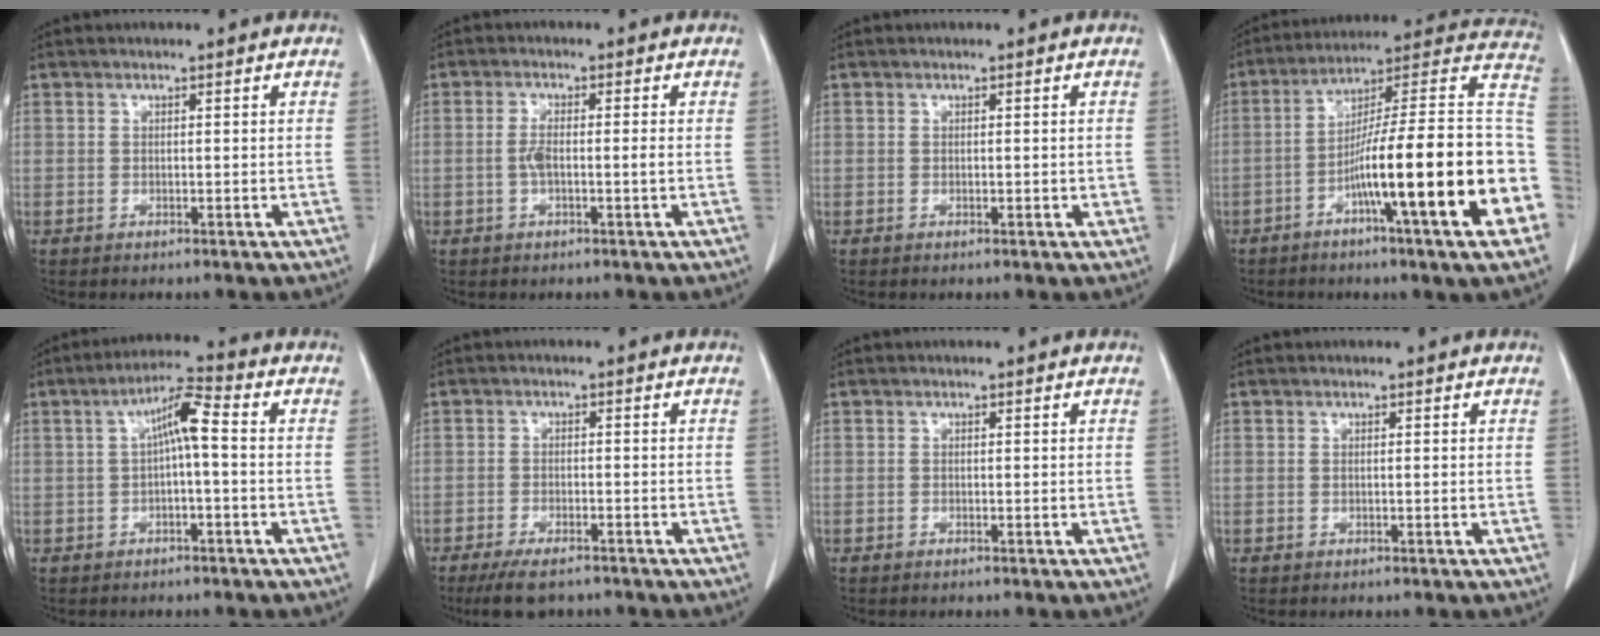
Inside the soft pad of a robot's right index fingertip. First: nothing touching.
{"total": 2.9, "force": [-0.4, 0.3, 2.9], "torque": [-0.056, 0.004, -0.007]}
{"total": 1.1, "force": [0.0, 0.7, 0.9], "torque": [-0.007, 0.002, 0.003]}
{"total": 24.6, "force": [-7.0, 0.9, 23.6], "torque": [-0.260, 0.014, -0.112]}
{"total": 5.8, "force": [0.2, 0.7, 5.8], "torque": [-0.100, 0.023, 0.004]}
{"total": 6.2, "force": [-5.0, 1.8, 3.2], "torque": [-0.055, -0.009, -0.080]}
{"total": 0.0}
{"total": 0.0}